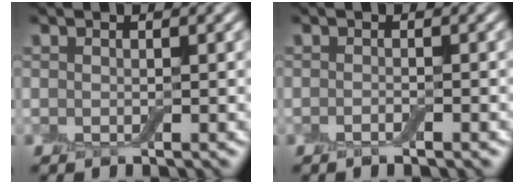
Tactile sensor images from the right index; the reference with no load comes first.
{"total": 0.9, "force": [-0.5, 0.2, 0.8], "torque": [-0.011, -0.003, -0.010]}